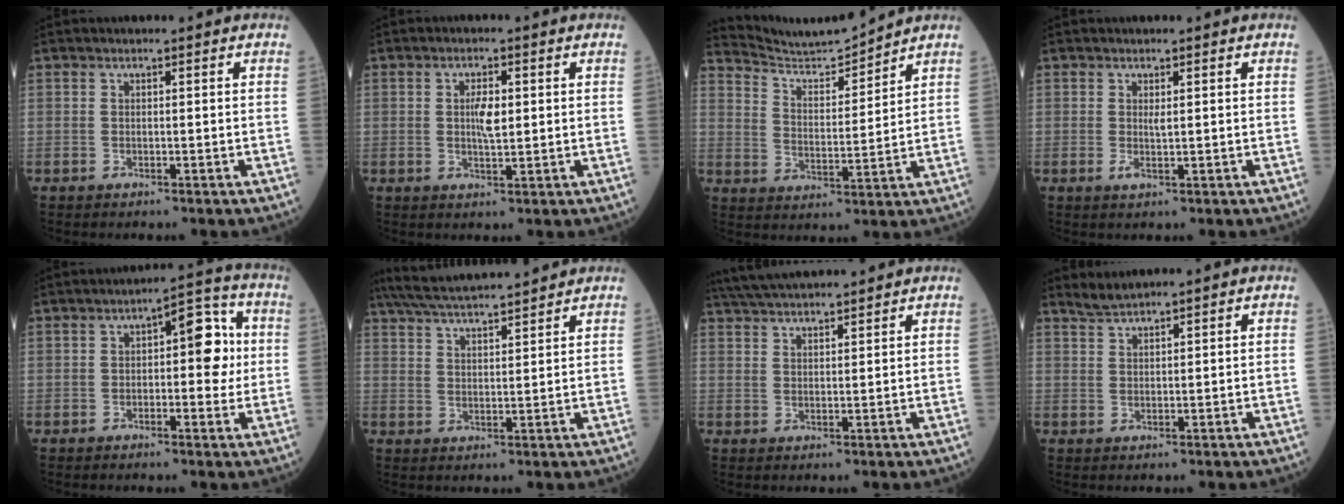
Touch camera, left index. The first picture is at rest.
{"total": 3.4, "force": [0.3, 0.9, 3.3], "torque": [-0.062, -0.002, 0.005]}
{"total": 8.3, "force": [8.2, -0.7, 0.3], "torque": [-0.025, -0.001, 0.159]}
{"total": 1.5, "force": [0.1, 0.3, 1.5], "torque": [-0.035, -0.005, 0.005]}
{"total": 7.7, "force": [0.6, 3.0, 7.0], "torque": [-0.089, 0.028, 0.003]}
{"total": 12.0, "force": [11.0, 0.5, 4.8], "torque": [-0.093, 0.026, 0.177]}
{"total": 10.0, "force": [9.2, 0.7, 3.6], "torque": [-0.073, 0.036, 0.154]}
{"total": 2.0, "force": [2.0, -0.4, 0.2], "torque": [-0.009, 0.010, 0.048]}